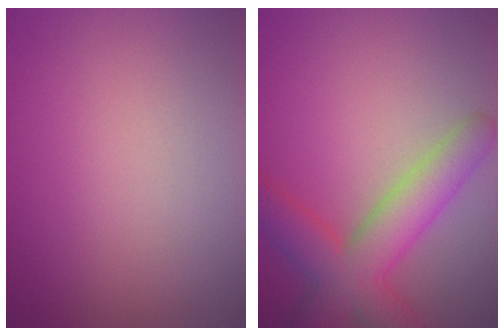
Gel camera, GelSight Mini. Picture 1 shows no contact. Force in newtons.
{"total": 6.6, "press": 6.5, "slide": 0.3}